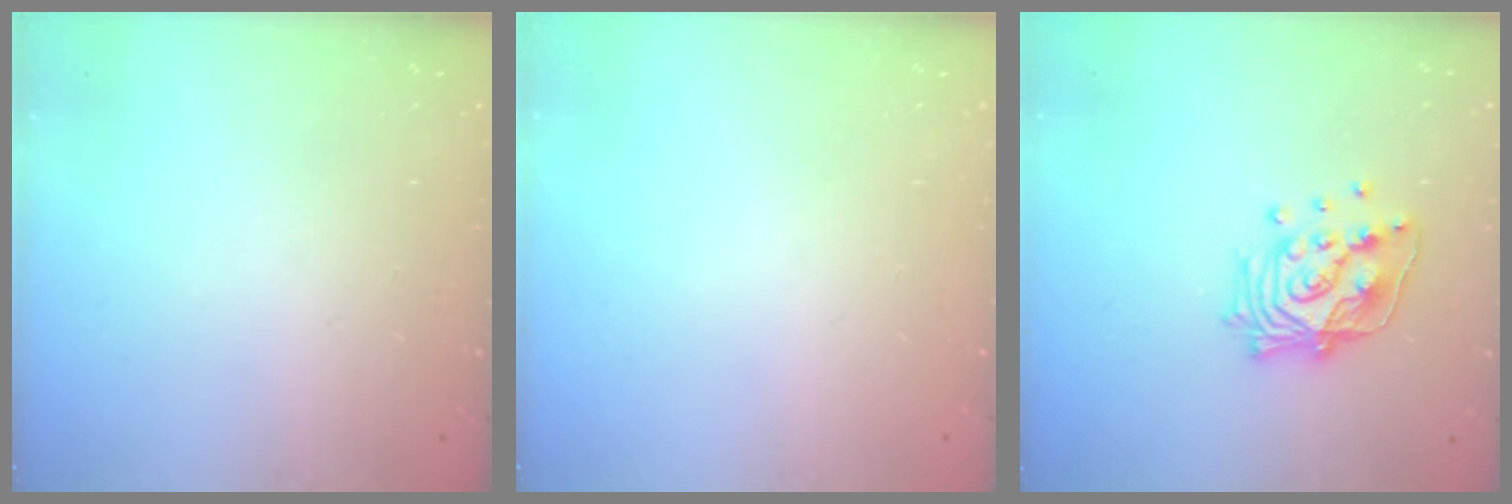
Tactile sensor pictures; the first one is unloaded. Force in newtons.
{"total": 0.0}
{"total": 15.9, "press": 15.9, "slide": 1.3}